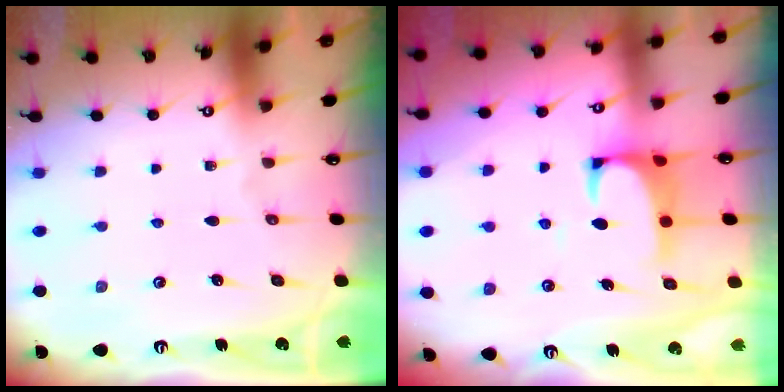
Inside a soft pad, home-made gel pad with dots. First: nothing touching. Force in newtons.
{"total": 1.7, "press": 1.5, "slide": 0.7}